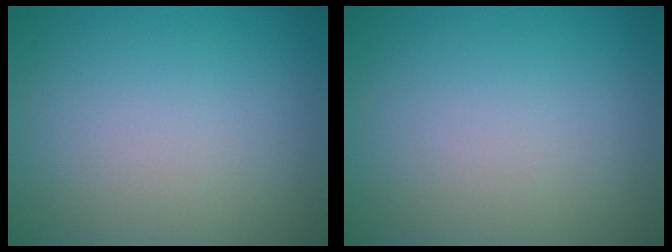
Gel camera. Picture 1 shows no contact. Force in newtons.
{"total": 0.0}